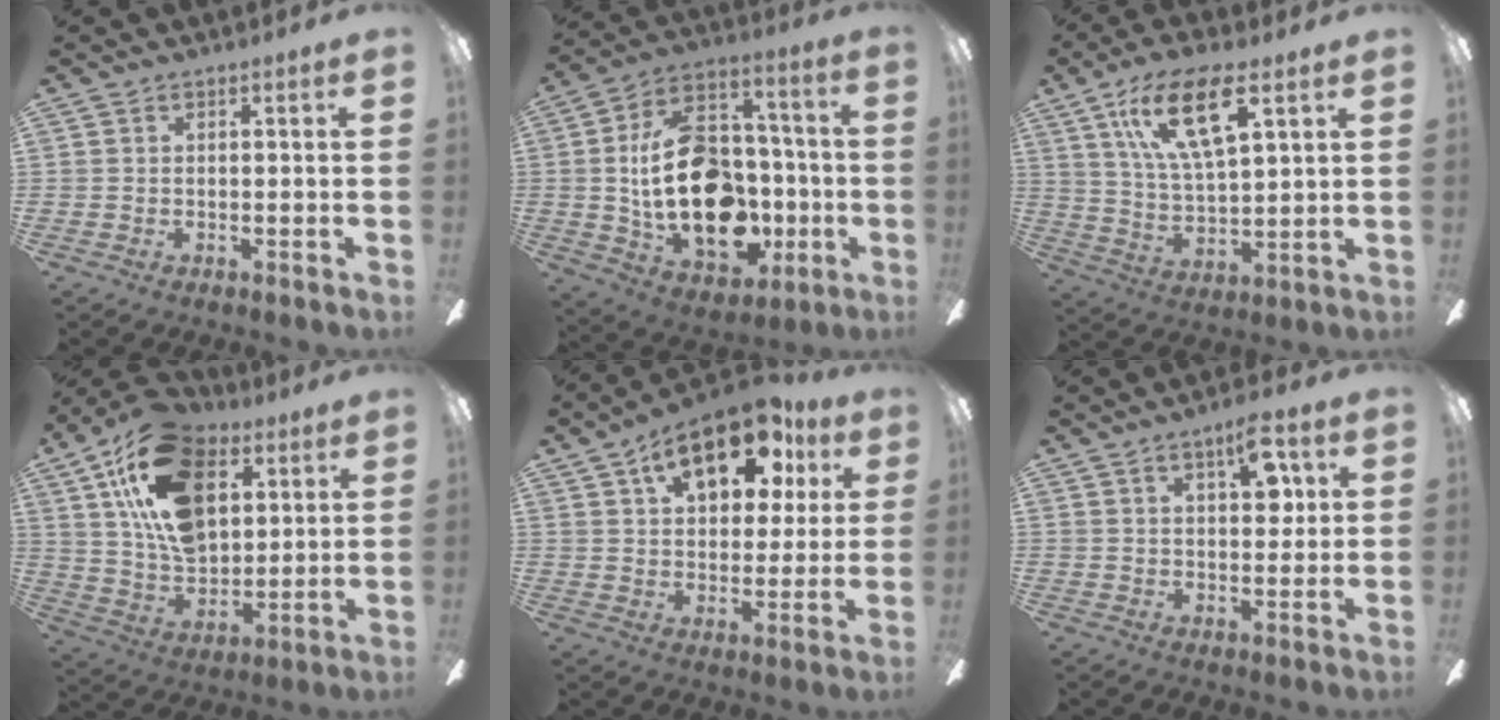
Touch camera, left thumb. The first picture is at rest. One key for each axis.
{"total": 22.8, "fx": -1.7, "fy": 15.3, "fz": 16.8, "tx": -0.315, "ty": 0.010, "tz": -0.016}
{"total": 15.7, "fx": 8.6, "fy": 5.7, "fz": 11.8, "tx": -0.223, "ty": -0.017, "tz": 0.147}
{"total": 21.9, "fx": 10.0, "fy": 13.4, "fz": 14.2, "tx": -0.267, "ty": -0.025, "tz": 0.177}
{"total": 18.4, "fx": 9.2, "fy": 9.7, "fz": 12.7, "tx": -0.177, "ty": -0.025, "tz": 0.151}
{"total": 8.7, "fx": 3.9, "fy": 3.8, "fz": 6.8, "tx": -0.087, "ty": -0.010, "tz": 0.059}